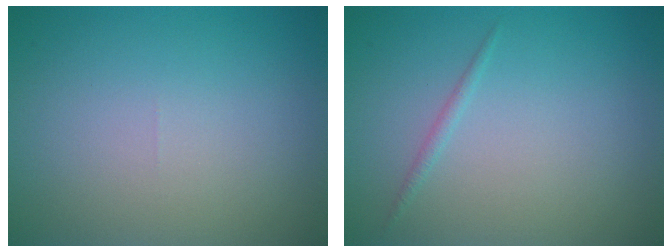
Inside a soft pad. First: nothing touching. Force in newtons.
{"total": 0.7, "press": 0.7, "slide": 0.0}